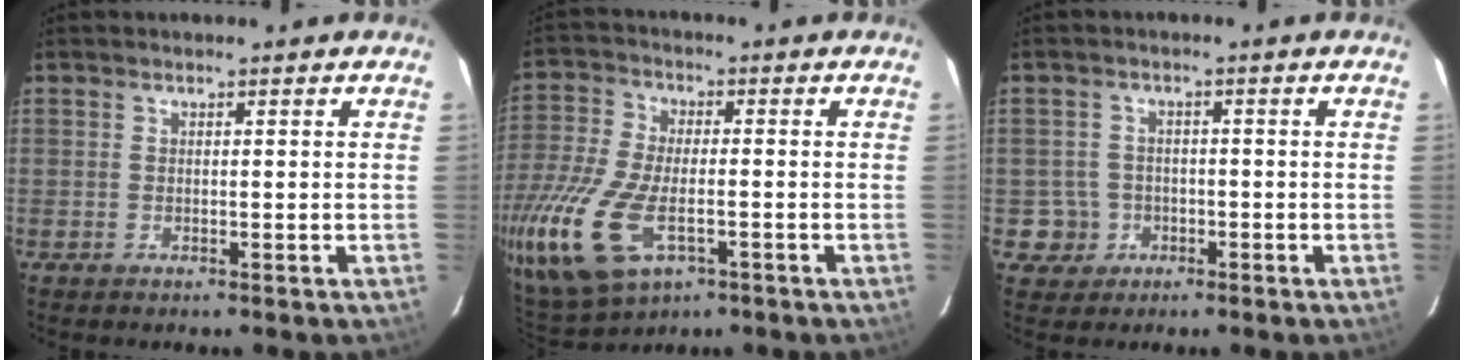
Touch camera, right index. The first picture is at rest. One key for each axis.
{"total": 20.3, "fx": -8.1, "fy": 10.5, "fz": 15.4, "tx": -0.368, "ty": -0.040, "tz": -0.144}
{"total": 4.5, "fx": -1.5, "fy": 4.2, "fz": 0.1, "tx": -0.009, "ty": 0.022, "tz": -0.021}